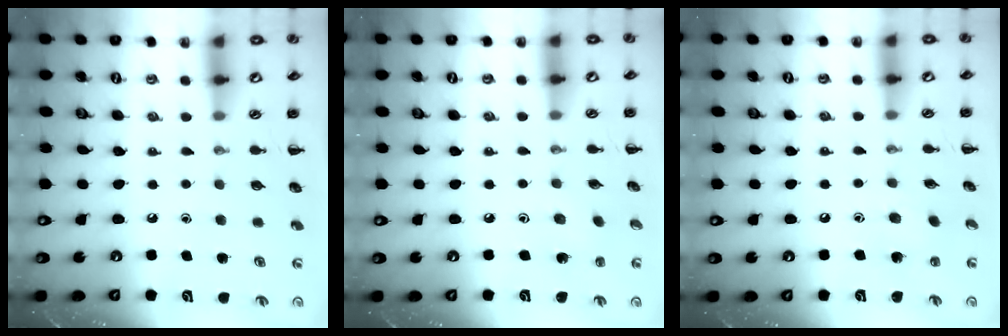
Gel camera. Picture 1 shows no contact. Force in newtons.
{"total": 1.8, "press": 1.6, "slide": 0.7}
{"total": 5.5, "press": 5.4, "slide": 1.4}